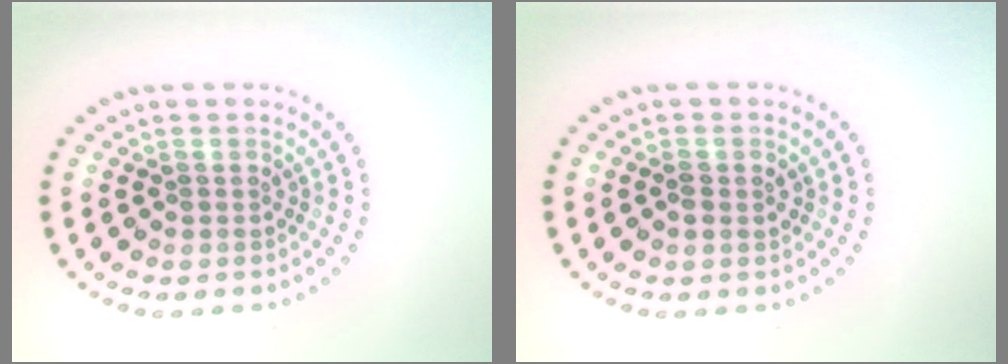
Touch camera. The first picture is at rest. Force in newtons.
{"total": 1.2, "press": 1.2, "slide": 0.2}